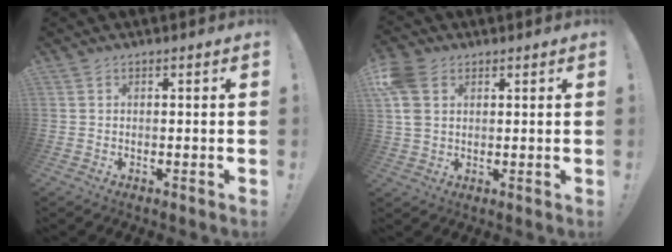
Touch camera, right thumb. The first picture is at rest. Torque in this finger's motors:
{"motor_torque": [0.52, 0.59, 0.52, 0.61, 0.08]}